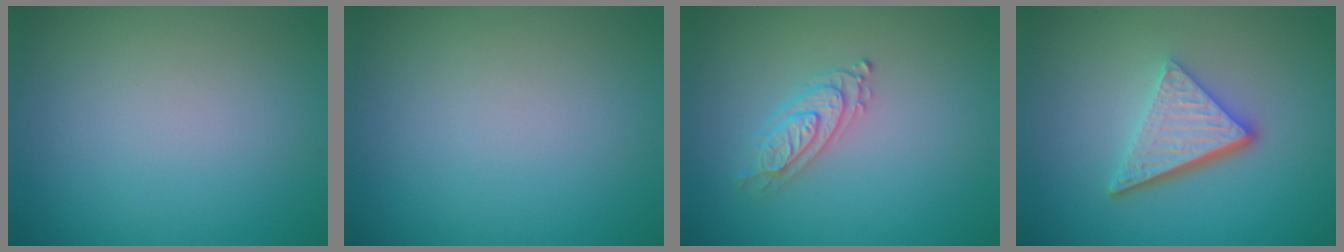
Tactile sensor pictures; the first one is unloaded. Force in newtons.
{"total": 0.0}
{"total": 2.1, "press": 2.1, "slide": 0.4}
{"total": 5.2, "press": 3.5, "slide": 3.8}